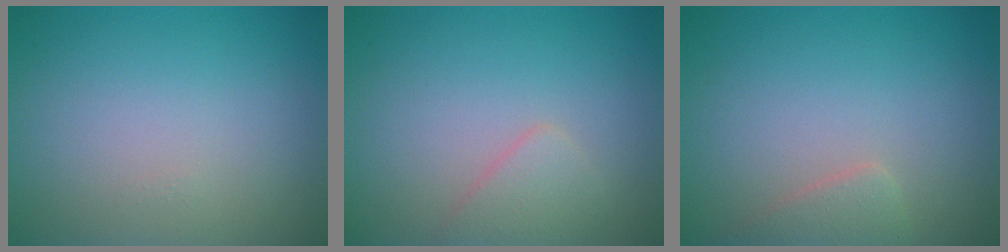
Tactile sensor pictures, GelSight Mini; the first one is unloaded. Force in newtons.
{"total": 1.8, "press": 1.8, "slide": 0.1}
{"total": 1.7, "press": 1.7, "slide": 0.1}